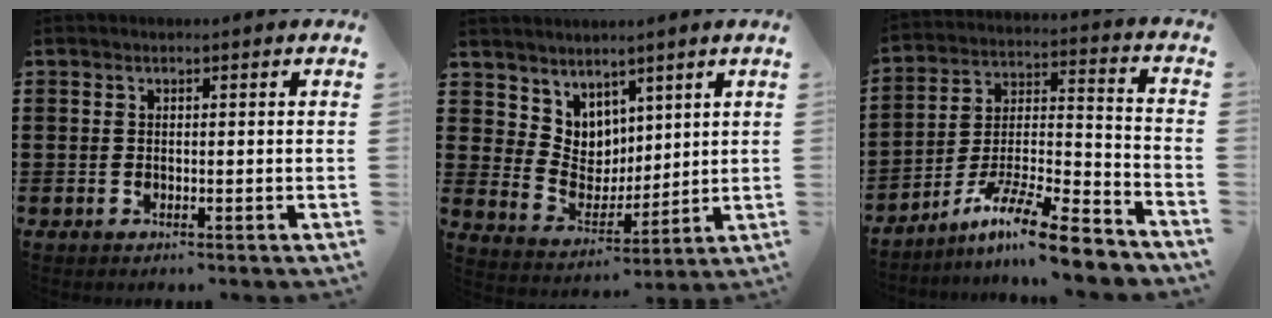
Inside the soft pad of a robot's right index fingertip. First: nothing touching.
{"total": 5.9, "force": [4.3, 3.9, -0.9], "torque": [-0.021, -0.028, 0.085]}
{"total": 12.7, "force": [-10.1, 1.4, 7.5], "torque": [-0.120, 0.026, -0.191]}